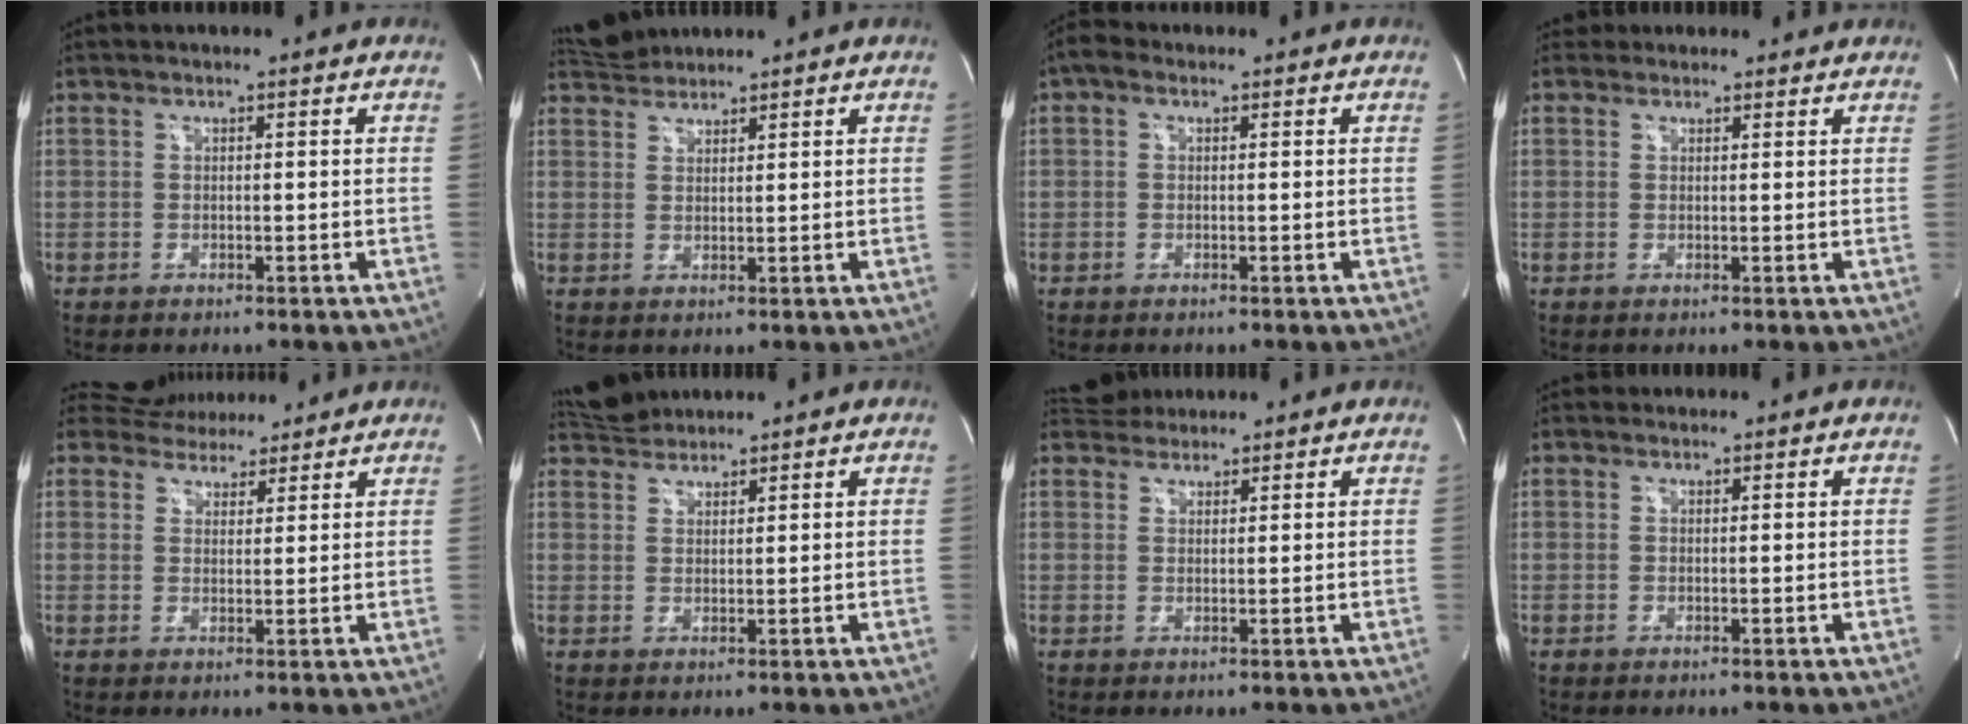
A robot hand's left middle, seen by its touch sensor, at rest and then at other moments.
{"total": 3.8, "force": [3.7, 0.7, 0.1], "torque": [-0.013, 0.021, 0.072]}
{"total": 0.9, "force": [0.3, 0.8, 0.3], "torque": [-0.007, 0.004, 0.000]}
{"total": 4.5, "force": [4.0, 2.1, -0.3], "torque": [0.014, 0.025, 0.043]}
{"total": 7.8, "force": [7.2, 2.9, 1.1], "torque": [-0.013, 0.019, 0.102]}
{"total": 4.5, "force": [4.3, 1.2, 0.4], "torque": [-0.017, 0.024, 0.083]}
{"total": 4.4, "force": [4.0, 1.8, 0.5], "torque": [-0.010, 0.030, 0.069]}
{"total": 0.8, "force": [0.6, 0.4, -0.1], "torque": [-0.002, 0.012, 0.011]}